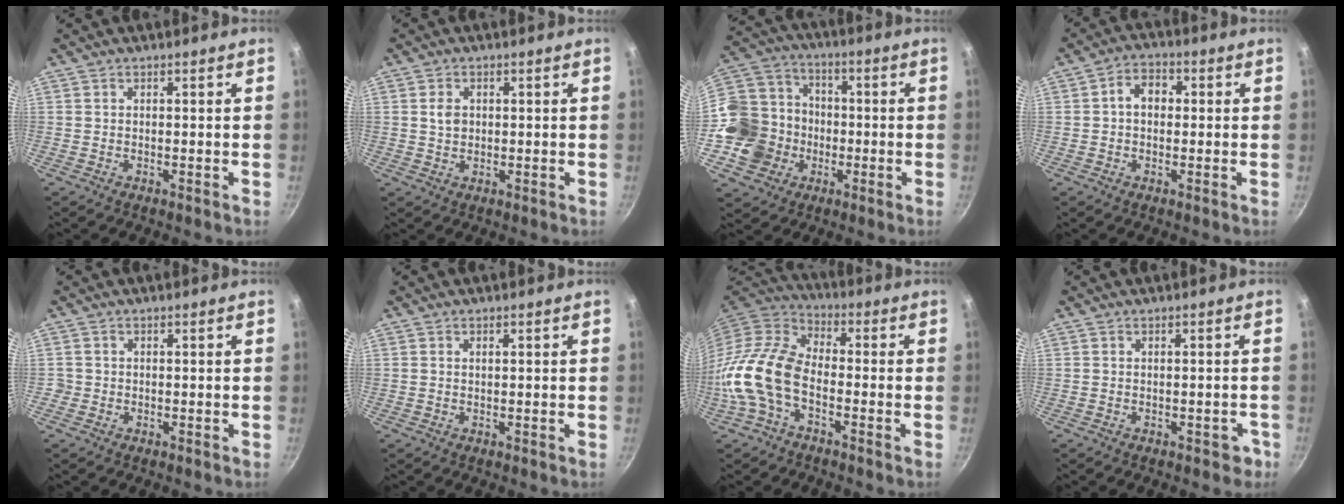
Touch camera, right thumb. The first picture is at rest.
{"total": 2.9, "force": [0.5, 2.3, 1.7], "torque": [-0.021, 0.001, 0.007]}
{"total": 17.1, "force": [-3.7, 15.3, 6.8], "torque": [-0.115, 0.041, -0.064]}
{"total": 5.3, "force": [0.4, 4.0, 3.4], "torque": [-0.031, 0.016, -0.004]}
{"total": 1.0, "force": [-0.4, 1.0, 0.1], "torque": [0.000, 0.002, -0.008]}
{"total": 0.7, "force": [0.3, 0.4, 0.5], "torque": [-0.008, 0.003, 0.004]}
{"total": 13.4, "force": [-4.1, 8.0, 10.0], "torque": [-0.184, 0.043, -0.097]}
{"total": 2.4, "force": [-1.2, 1.4, 1.5], "torque": [-0.001, 0.020, -0.006]}